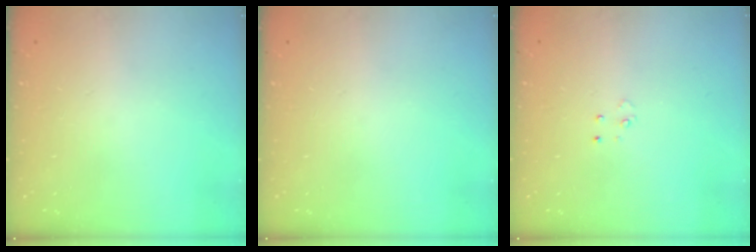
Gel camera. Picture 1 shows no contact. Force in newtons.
{"total": 0.0}
{"total": 3.0, "press": 3.0, "slide": 0.4}